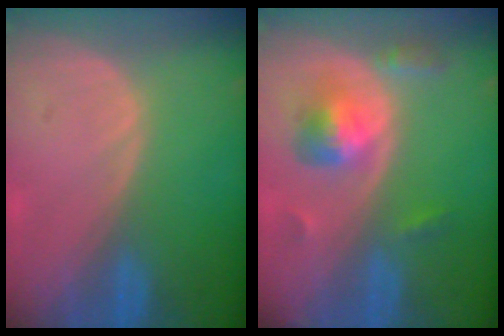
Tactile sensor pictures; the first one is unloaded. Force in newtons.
{"total": 5.7, "press": 5.2, "slide": 2.4}